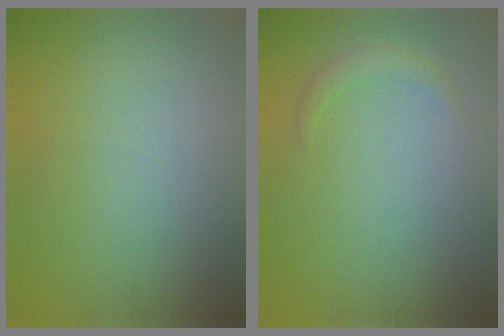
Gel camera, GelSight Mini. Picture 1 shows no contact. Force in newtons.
{"total": 1.3, "press": 1.3, "slide": 0.1}